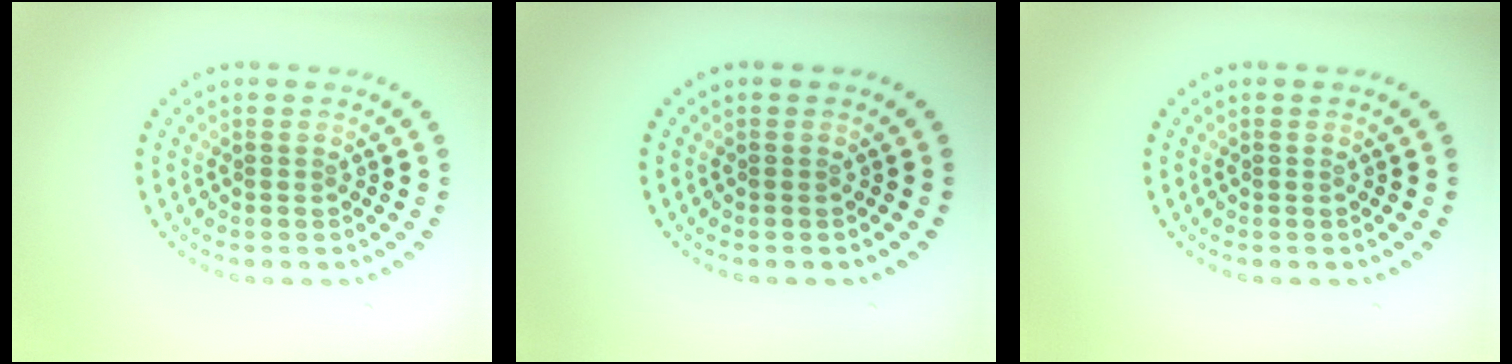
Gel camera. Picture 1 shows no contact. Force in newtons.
{"total": 0.0}
{"total": 0.0}